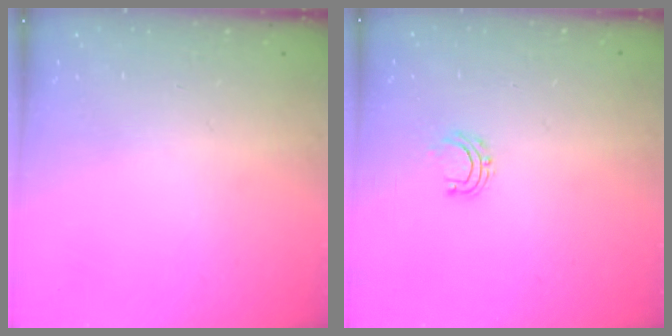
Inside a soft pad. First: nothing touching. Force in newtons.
{"total": 5.9, "press": 5.9, "slide": 0.5}